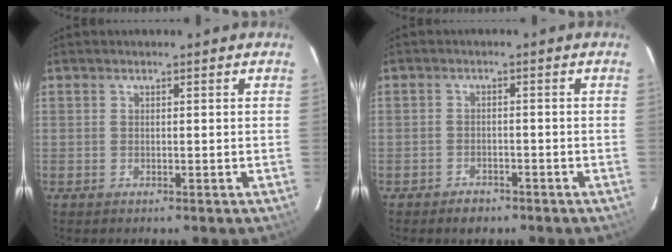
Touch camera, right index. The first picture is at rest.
{"total": 3.3, "force": [-2.6, 1.8, 0.9], "torque": [-0.027, 0.003, -0.040]}